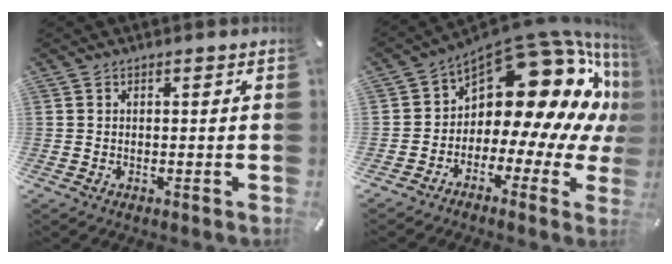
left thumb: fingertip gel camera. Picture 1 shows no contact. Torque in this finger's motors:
{"motor_torque": [2.42, 2.59, 0.49, 0.02, 0.16]}